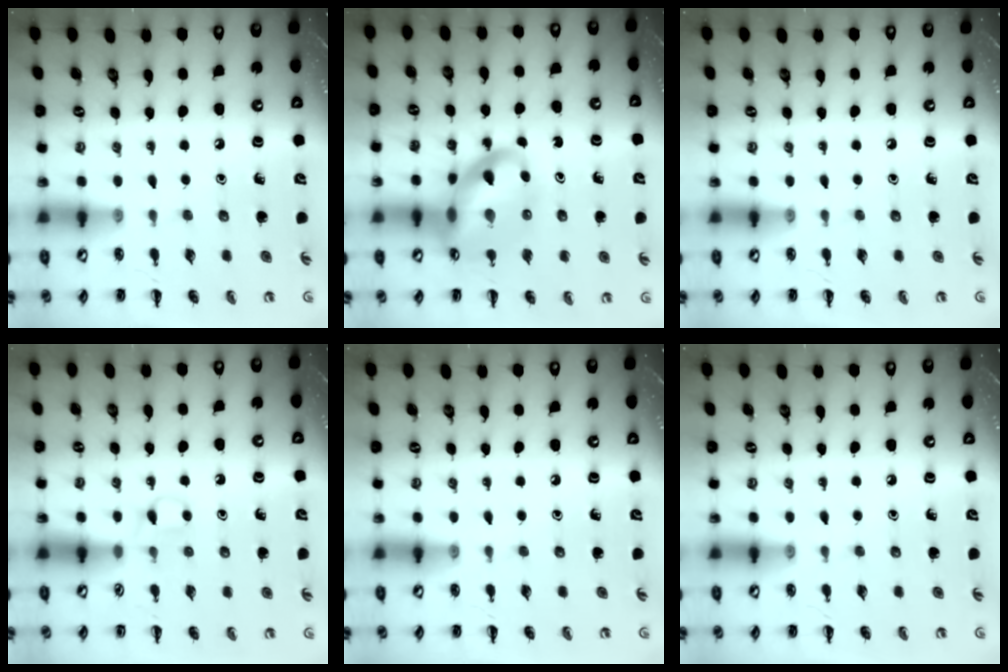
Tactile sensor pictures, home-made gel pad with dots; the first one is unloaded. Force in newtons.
{"total": 15.2, "press": 14.7, "slide": 3.9}
{"total": 0.0}
{"total": 2.6, "press": 2.5, "slide": 0.9}
{"total": 0.0}
{"total": 0.0}